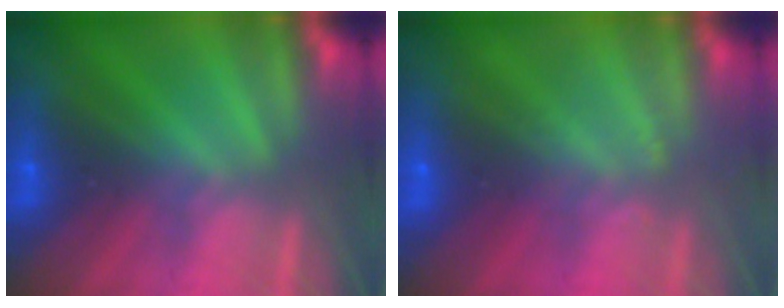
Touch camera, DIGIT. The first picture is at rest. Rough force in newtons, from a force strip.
{"total": 1.8}